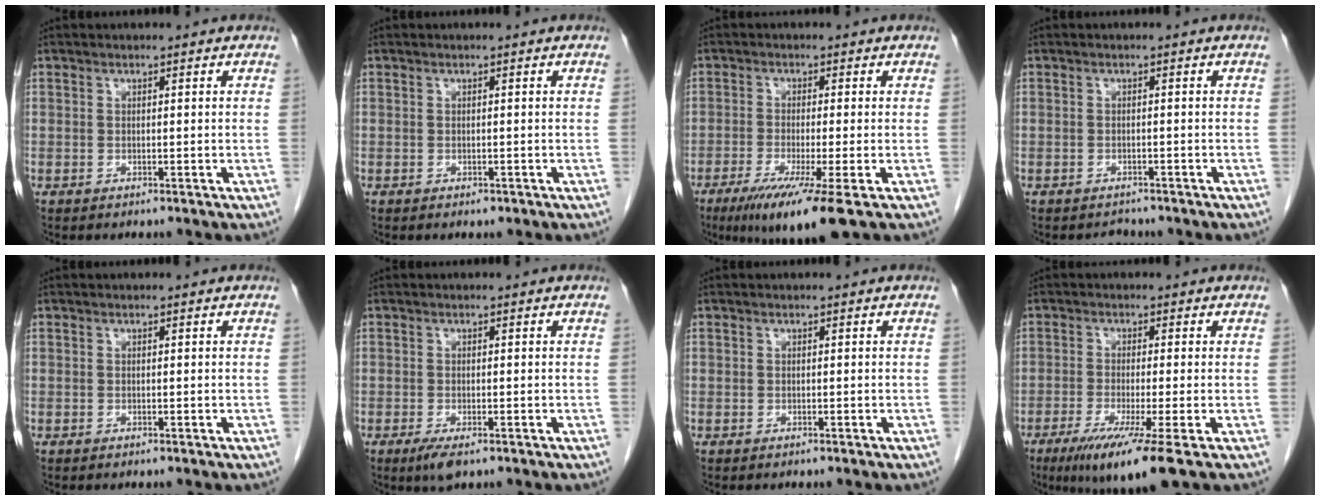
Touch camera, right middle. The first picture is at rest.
{"total": 0.5, "force": [-0.3, 0.3, 0.2], "torque": [-0.003, 0.001, -0.004]}
{"total": 9.3, "force": [-5.4, -0.5, 7.5], "torque": [-0.125, -0.029, -0.091]}
{"total": 1.7, "force": [-1.5, 0.8, -0.2], "torque": [-0.002, -0.001, -0.022]}
{"total": 0.0}
{"total": 2.8, "force": [-1.6, 0.8, 2.1], "torque": [-0.044, -0.006, -0.025]}
{"total": 0.0}
{"total": 8.8, "force": [-5.1, -0.8, 7.1], "torque": [-0.120, -0.028, -0.087]}